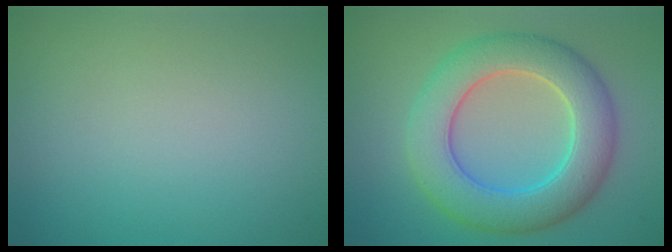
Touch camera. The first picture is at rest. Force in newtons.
{"total": 8.0, "press": 8.0, "slide": 0.3}